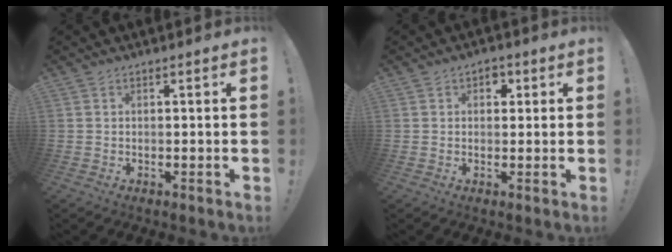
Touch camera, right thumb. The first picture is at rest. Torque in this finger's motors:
{"motor_torque": [0.01, 0.83, 0.41, -0.14, -0.02]}